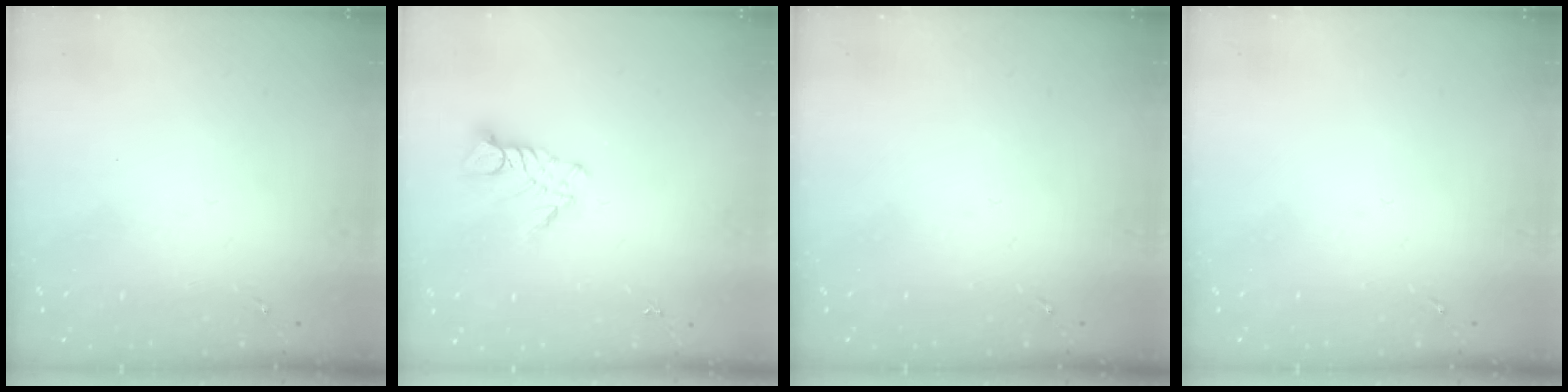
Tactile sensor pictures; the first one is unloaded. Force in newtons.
{"total": 6.7, "press": 6.7, "slide": 0.5}
{"total": 0.0}
{"total": 0.0}